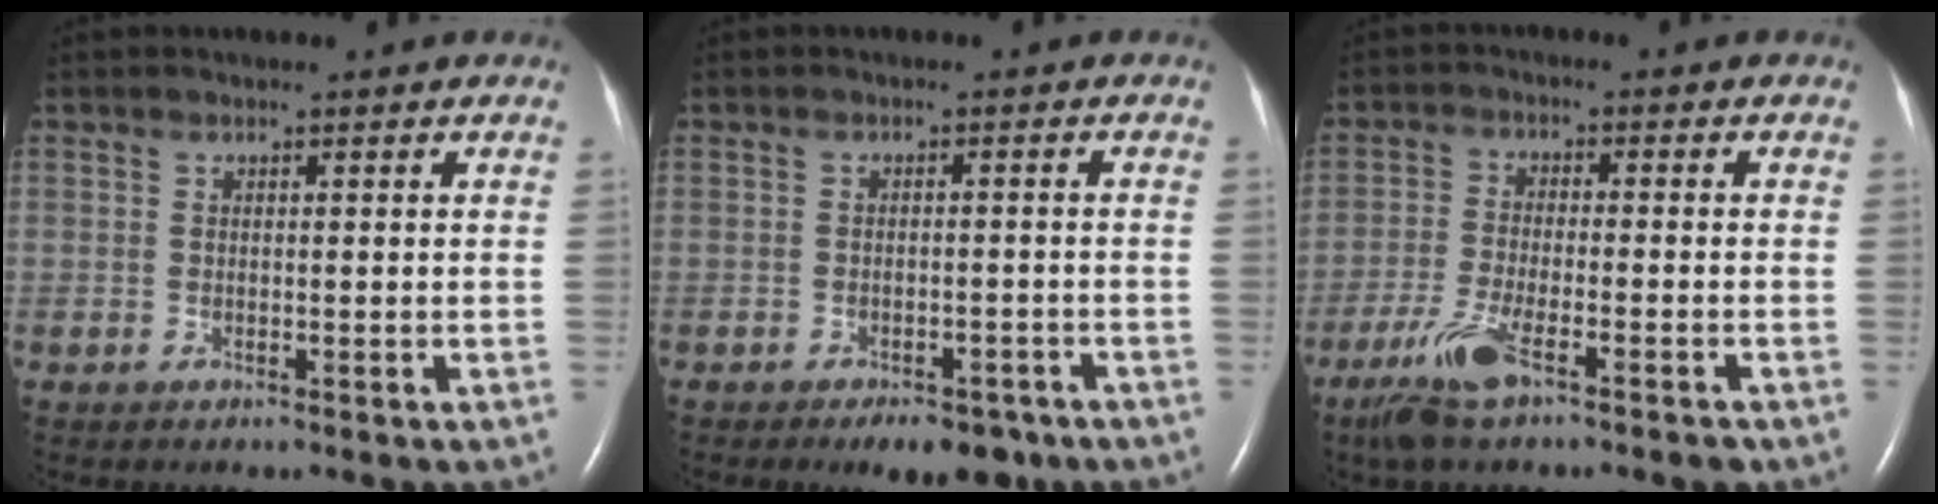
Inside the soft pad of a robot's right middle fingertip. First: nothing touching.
{"total": 6.5, "force": [-4.7, 3.0, 3.3], "torque": [-0.036, 0.005, -0.060]}
{"total": 8.0, "force": [-5.2, 1.2, 5.9], "torque": [-0.124, -0.018, -0.095]}